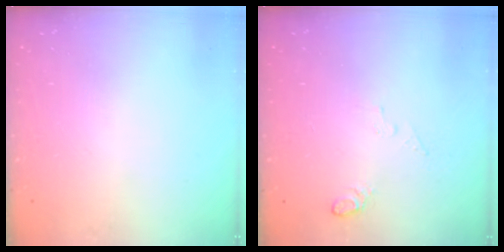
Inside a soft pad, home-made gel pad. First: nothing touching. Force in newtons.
{"total": 9.3, "press": 4.3, "slide": 8.2}